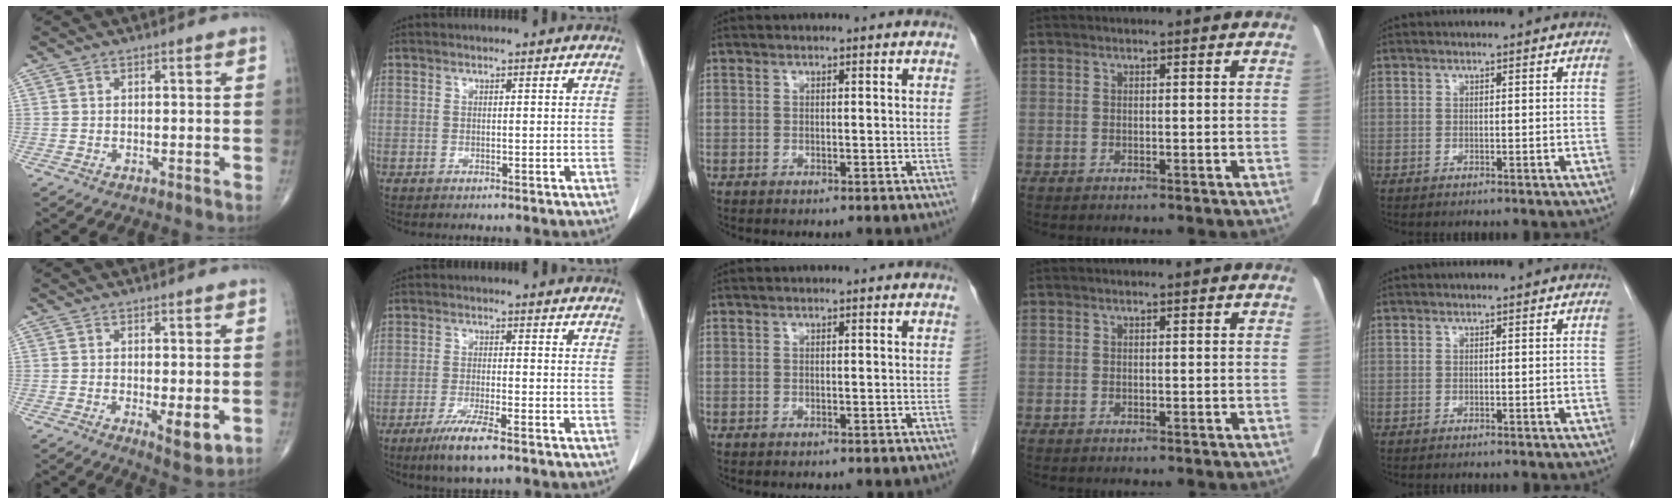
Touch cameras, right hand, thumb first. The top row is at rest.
{"thumb": {"total": 5.0, "force": [-1.0, 1.6, 4.6], "torque": [-0.071, -0.016, -0.013]}, "index": {"total": 6.4, "force": [-4.1, 0.4, 4.9], "torque": [-0.096, -0.015, -0.073]}}